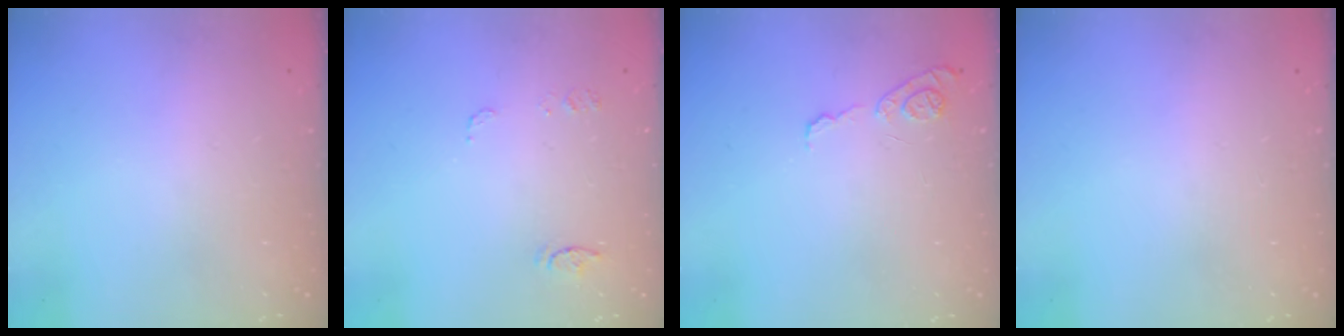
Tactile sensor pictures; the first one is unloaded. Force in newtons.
{"total": 6.9, "press": 6.9, "slide": 0.5}
{"total": 7.6, "press": 7.5, "slide": 0.8}
{"total": 0.0}